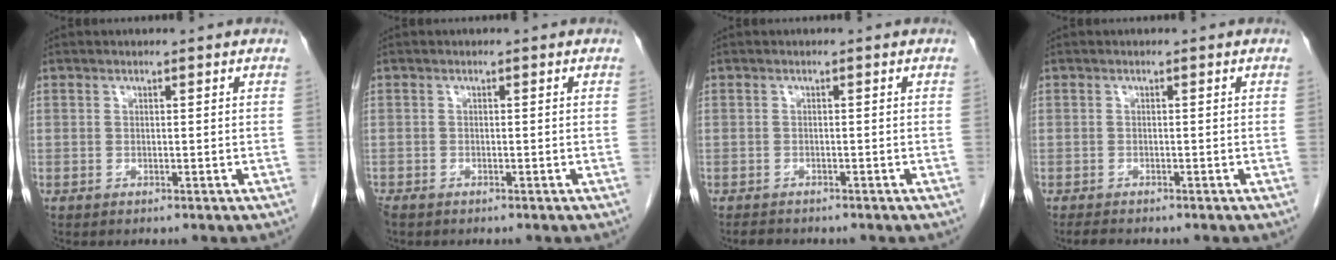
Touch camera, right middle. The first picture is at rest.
{"total": 1.2, "force": [-1.0, 0.5, 0.5], "torque": [-0.014, -0.004, -0.017]}
{"total": 1.8, "force": [-1.6, 0.7, 0.5], "torque": [-0.013, -0.004, -0.022]}
{"total": 1.7, "force": [-1.5, 0.3, 0.7], "torque": [-0.016, -0.005, -0.022]}